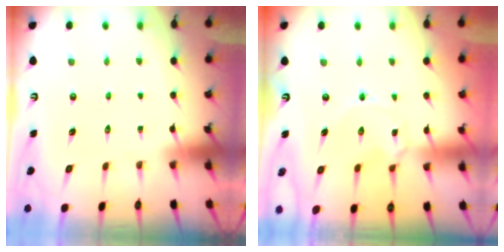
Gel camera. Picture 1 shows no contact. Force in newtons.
{"total": 2.0, "press": 2.0, "slide": 0.1}